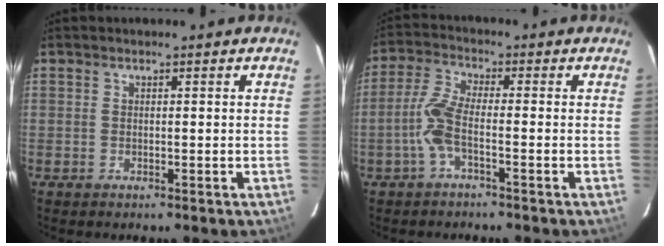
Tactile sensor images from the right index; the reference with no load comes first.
{"total": 5.7, "force": [-2.2, 1.0, 5.1], "torque": [-0.122, 0.007, -0.045]}